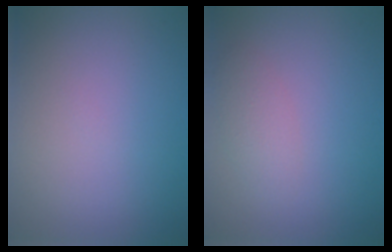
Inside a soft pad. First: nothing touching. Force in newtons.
{"total": 1.7, "press": 1.7, "slide": 0.1}